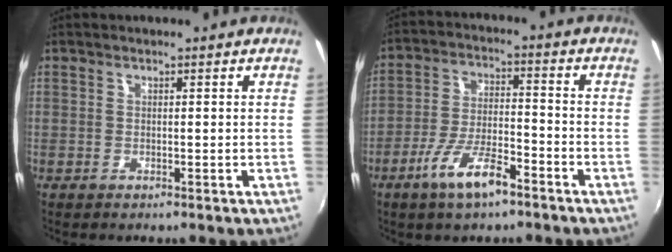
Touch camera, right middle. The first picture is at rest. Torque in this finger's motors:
{"motor_torque": [1.16, -0.98, 0.23, 0.07]}